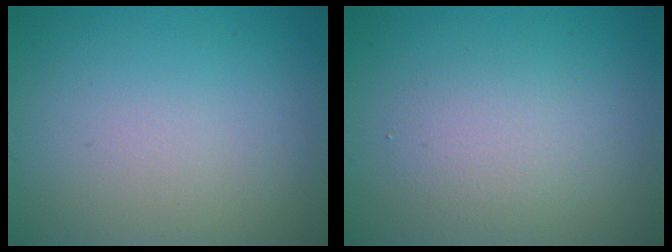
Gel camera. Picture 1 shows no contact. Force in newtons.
{"total": 2.3, "press": 2.3, "slide": 0.2}